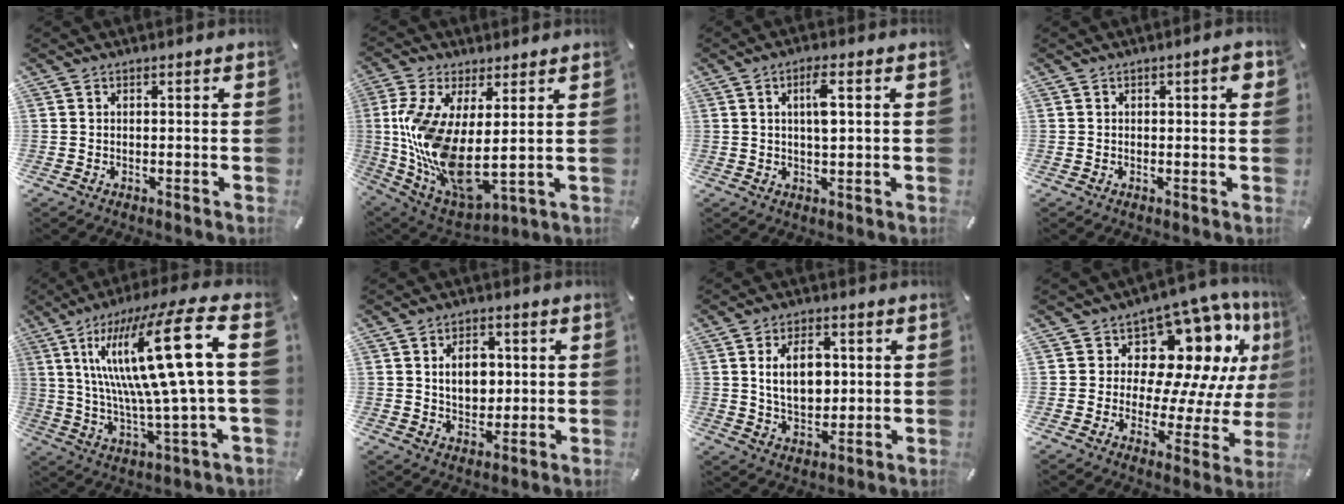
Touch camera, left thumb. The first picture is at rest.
{"total": 14.1, "force": [2.3, 5.9, 12.6], "torque": [-0.278, -0.047, 0.045]}
{"total": 5.3, "force": [1.3, 1.5, 4.9], "torque": [-0.082, -0.001, 0.015]}
{"total": 2.7, "force": [0.7, 0.9, 2.4], "torque": [-0.033, 0.001, 0.005]}
{"total": 24.4, "force": [5.7, 4.2, 23.3], "torque": [-0.442, -0.022, 0.069]}
{"total": 7.7, "force": [1.1, 5.9, 4.8], "torque": [-0.072, 0.002, 0.014]}
{"total": 10.0, "force": [1.5, 6.7, 7.2], "torque": [-0.135, -0.002, 0.018]}
{"total": 15.3, "force": [7.5, 9.8, 9.1], "torque": [-0.126, -0.074, 0.128]}